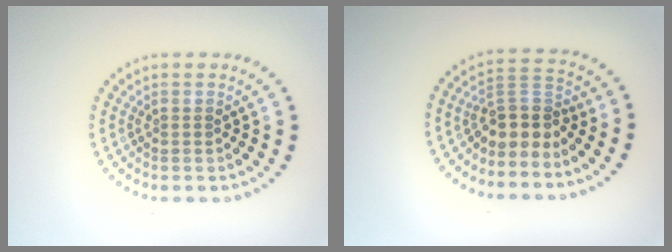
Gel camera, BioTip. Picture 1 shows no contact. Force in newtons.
{"total": 3.3, "press": 2.5, "slide": 2.1}